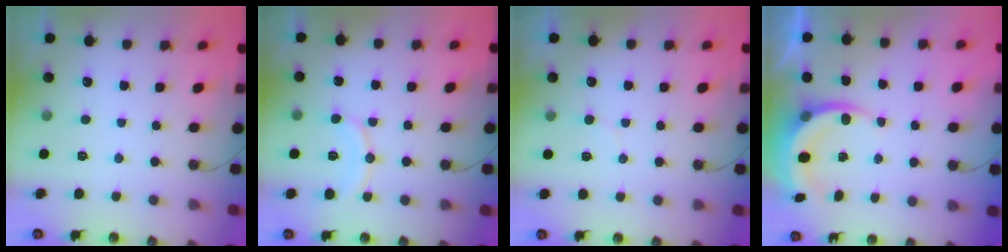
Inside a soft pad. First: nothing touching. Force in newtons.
{"total": 9.7, "press": 9.7, "slide": 1.1}
{"total": 4.4, "press": 4.2, "slide": 1.2}
{"total": 6.1, "press": 6.0, "slide": 1.1}